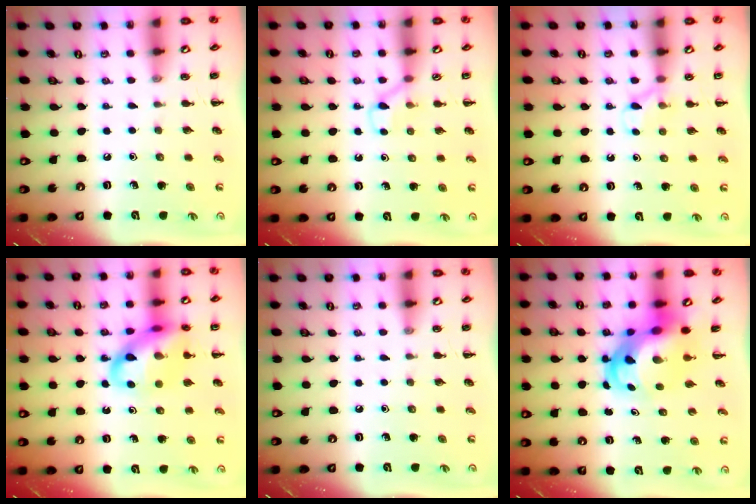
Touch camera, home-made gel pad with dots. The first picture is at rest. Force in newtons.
{"total": 3.5, "press": 3.3, "slide": 1.4}
{"total": 6.2, "press": 5.9, "slide": 1.9}
{"total": 15.8, "press": 15.6, "slide": 3.0}
{"total": 0.0}
{"total": 7.2, "press": 6.9, "slide": 2.1}